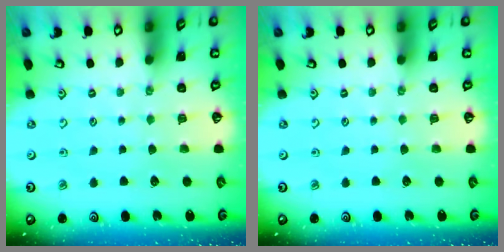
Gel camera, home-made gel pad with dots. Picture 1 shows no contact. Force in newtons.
{"total": 0.0}